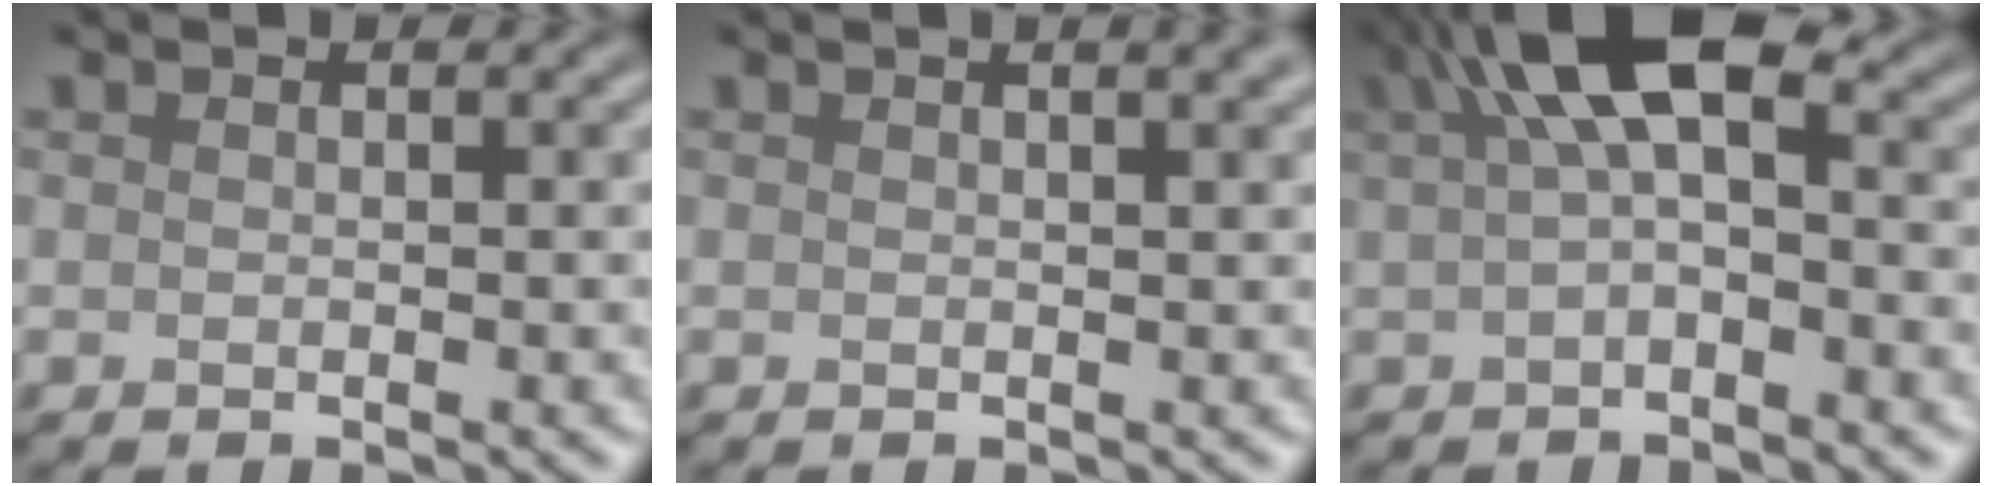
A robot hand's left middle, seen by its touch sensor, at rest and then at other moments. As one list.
[{"total": 3.6, "force": [1.9, 1.5, 2.7], "torque": [-0.008, 0.012, -0.001]}, {"total": 6.8, "force": [1.9, 2.6, 6.0], "torque": [-0.103, 0.019, 0.021]}]